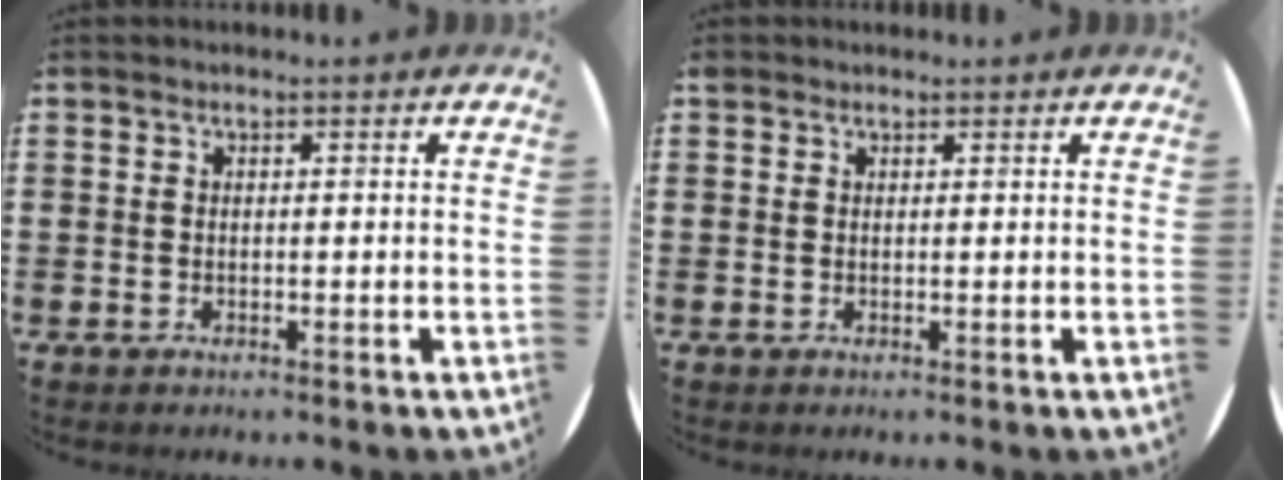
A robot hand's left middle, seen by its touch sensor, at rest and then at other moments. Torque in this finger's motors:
{"motor_torque": [0.02, 0.01, -0.02, 0.02]}